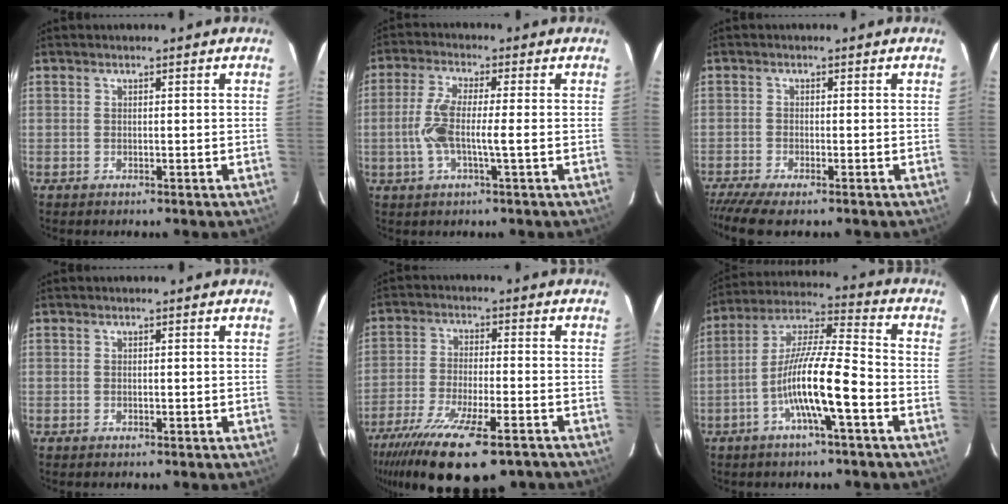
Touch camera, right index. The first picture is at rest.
{"total": 6.8, "force": [-0.9, 0.6, 6.7], "torque": [-0.145, 0.005, -0.022]}
{"total": 6.2, "force": [-4.8, 0.8, 3.8], "torque": [-0.059, -0.010, -0.081]}
{"total": 0.0}
{"total": 18.7, "force": [-13.4, 3.6, 12.5], "torque": [-0.201, -0.042, -0.216]}
{"total": 12.9, "force": [-4.5, 0.8, 12.0], "torque": [-0.229, 0.009, -0.085]}